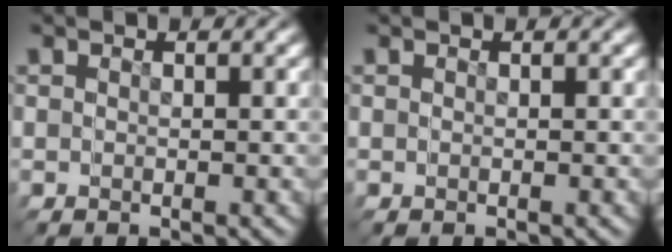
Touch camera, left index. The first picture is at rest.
{"total": 0.0}